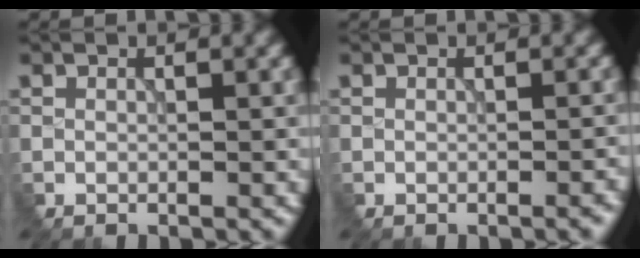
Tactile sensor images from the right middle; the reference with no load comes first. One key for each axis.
{"total": 1.2, "fx": -0.1, "fy": 0.4, "fz": 1.1, "tx": -0.004, "ty": 0.003, "tz": -0.002}